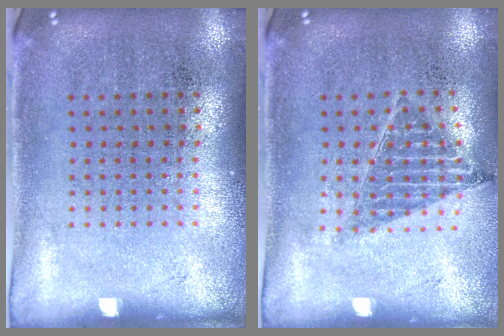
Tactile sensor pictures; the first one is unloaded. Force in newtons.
{"total": 0.9, "press": 0.9, "slide": 0.1}